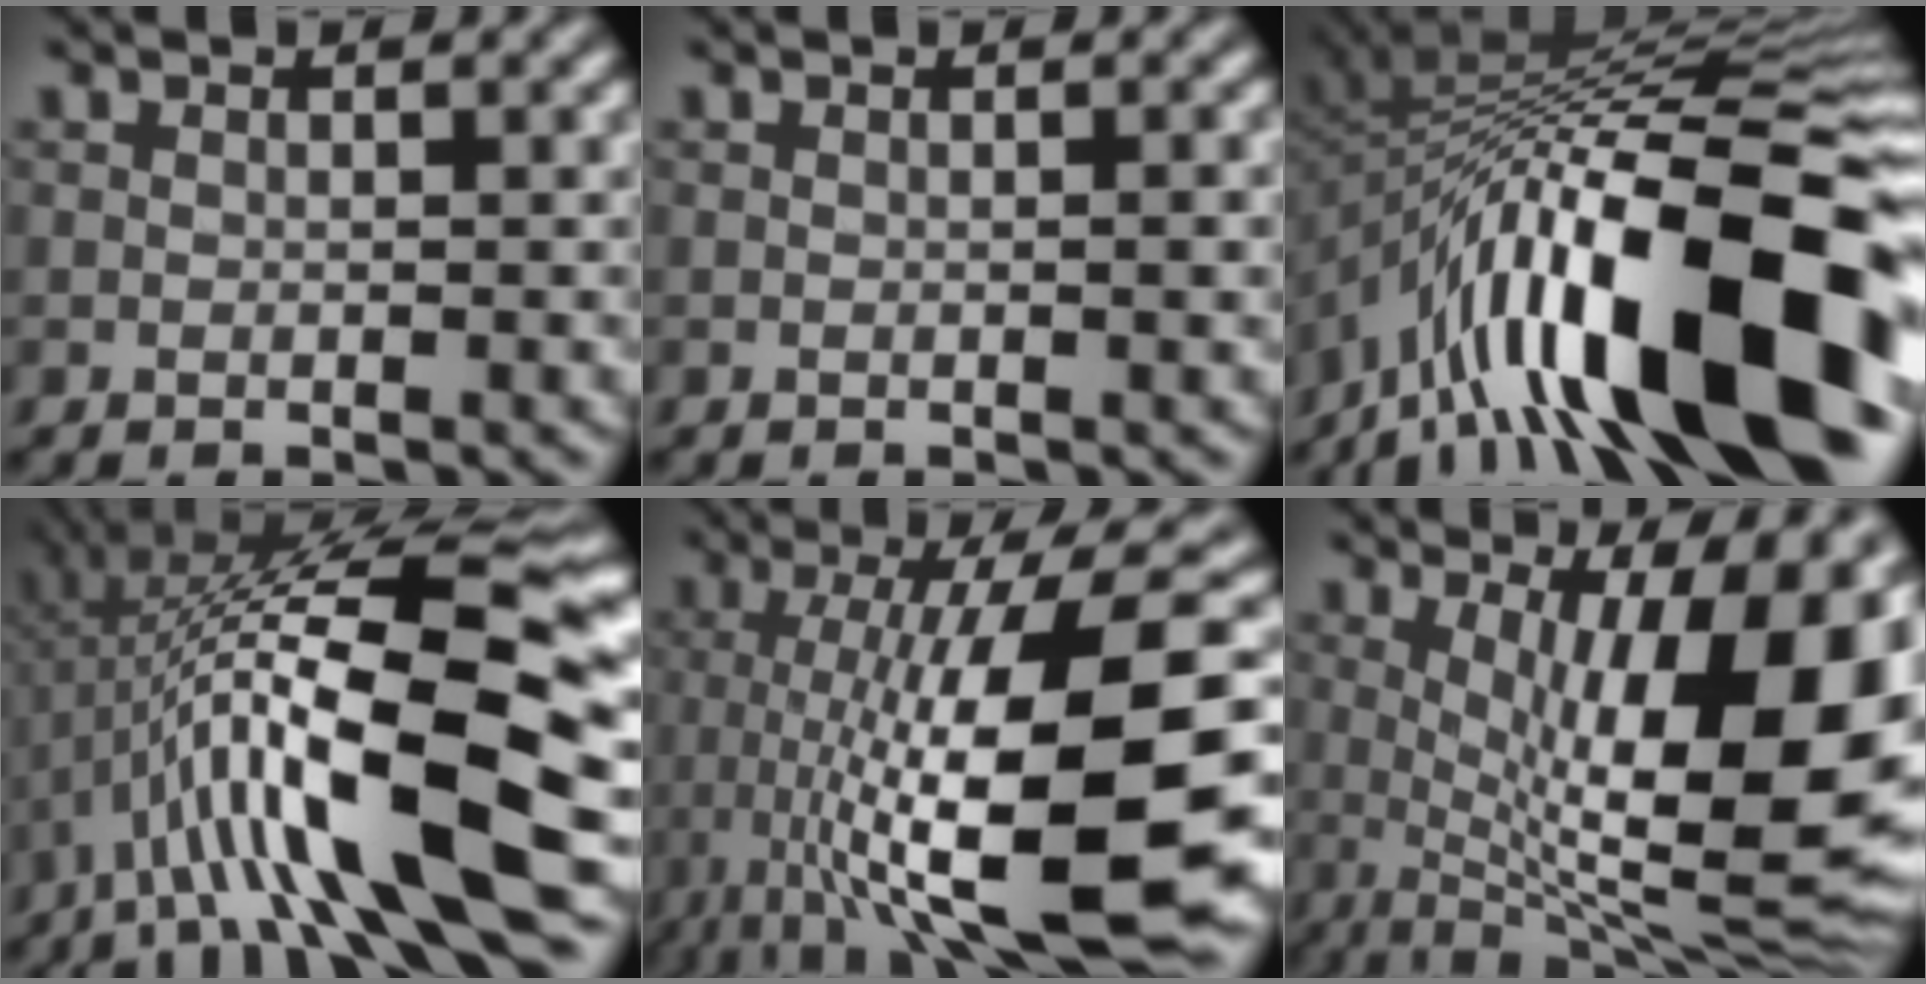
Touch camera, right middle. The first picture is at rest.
{"total": 0.8, "force": [0.0, 0.1, 0.8], "torque": [-0.014, 0.005, -0.001]}
{"total": 16.8, "force": [-7.4, 5.2, 14.2], "torque": [-0.224, 0.045, -0.129]}
{"total": 15.1, "force": [-2.3, 3.5, 14.5], "torque": [-0.247, 0.039, -0.030]}
{"total": 14.4, "force": [-2.1, 3.8, 13.8], "torque": [-0.212, 0.005, -0.025]}
{"total": 15.4, "force": [1.4, 4.5, 14.7], "torque": [-0.192, 0.007, 0.029]}